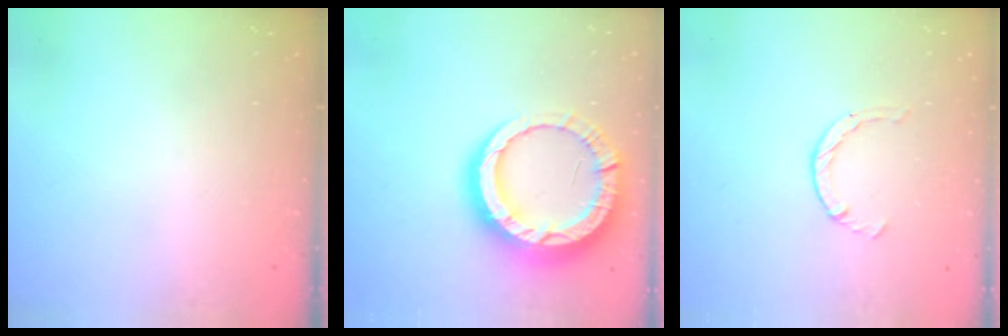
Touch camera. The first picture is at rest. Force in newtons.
{"total": 17.4, "press": 17.3, "slide": 1.8}
{"total": 2.1, "press": 2.1, "slide": 0.3}